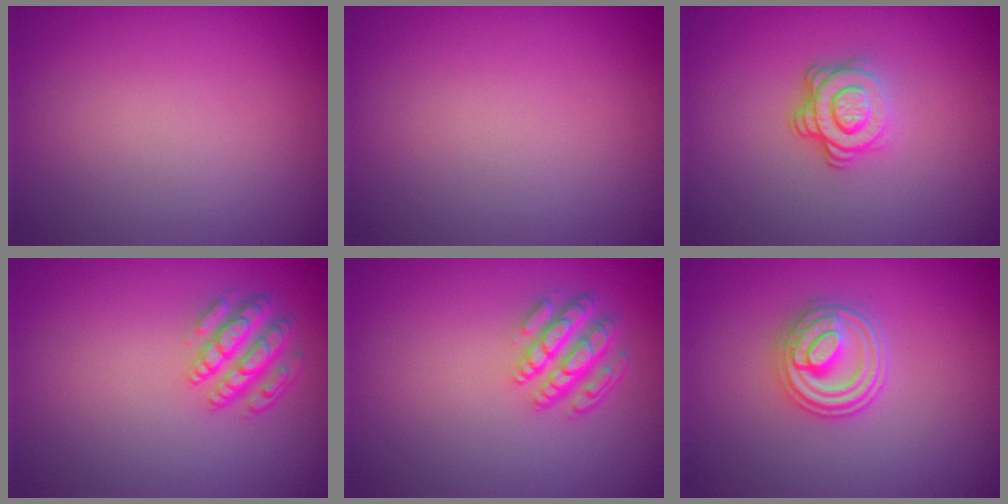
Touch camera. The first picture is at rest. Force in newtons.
{"total": 0.0}
{"total": 3.6, "press": 2.6, "slide": 2.5}
{"total": 4.3, "press": 3.4, "slide": 2.7}
{"total": 4.5, "press": 3.4, "slide": 3.0}
{"total": 3.9, "press": 3.3, "slide": 2.0}